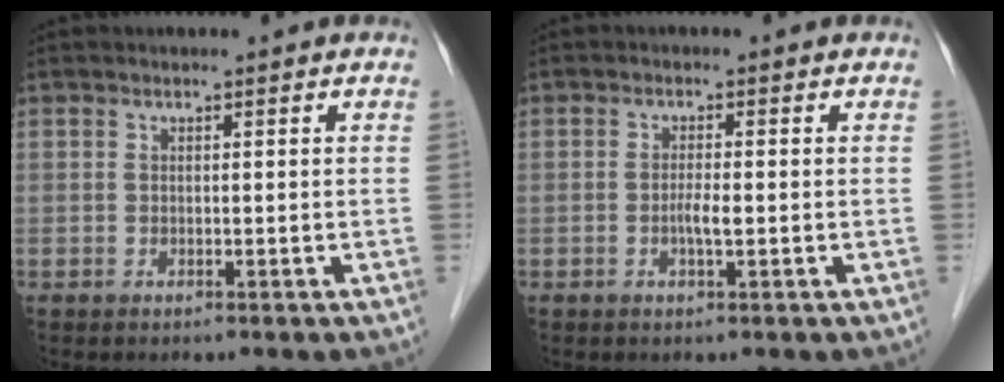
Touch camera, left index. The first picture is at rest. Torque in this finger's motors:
{"motor_torque": [0.41, 0.31, 0.06, 0.02]}